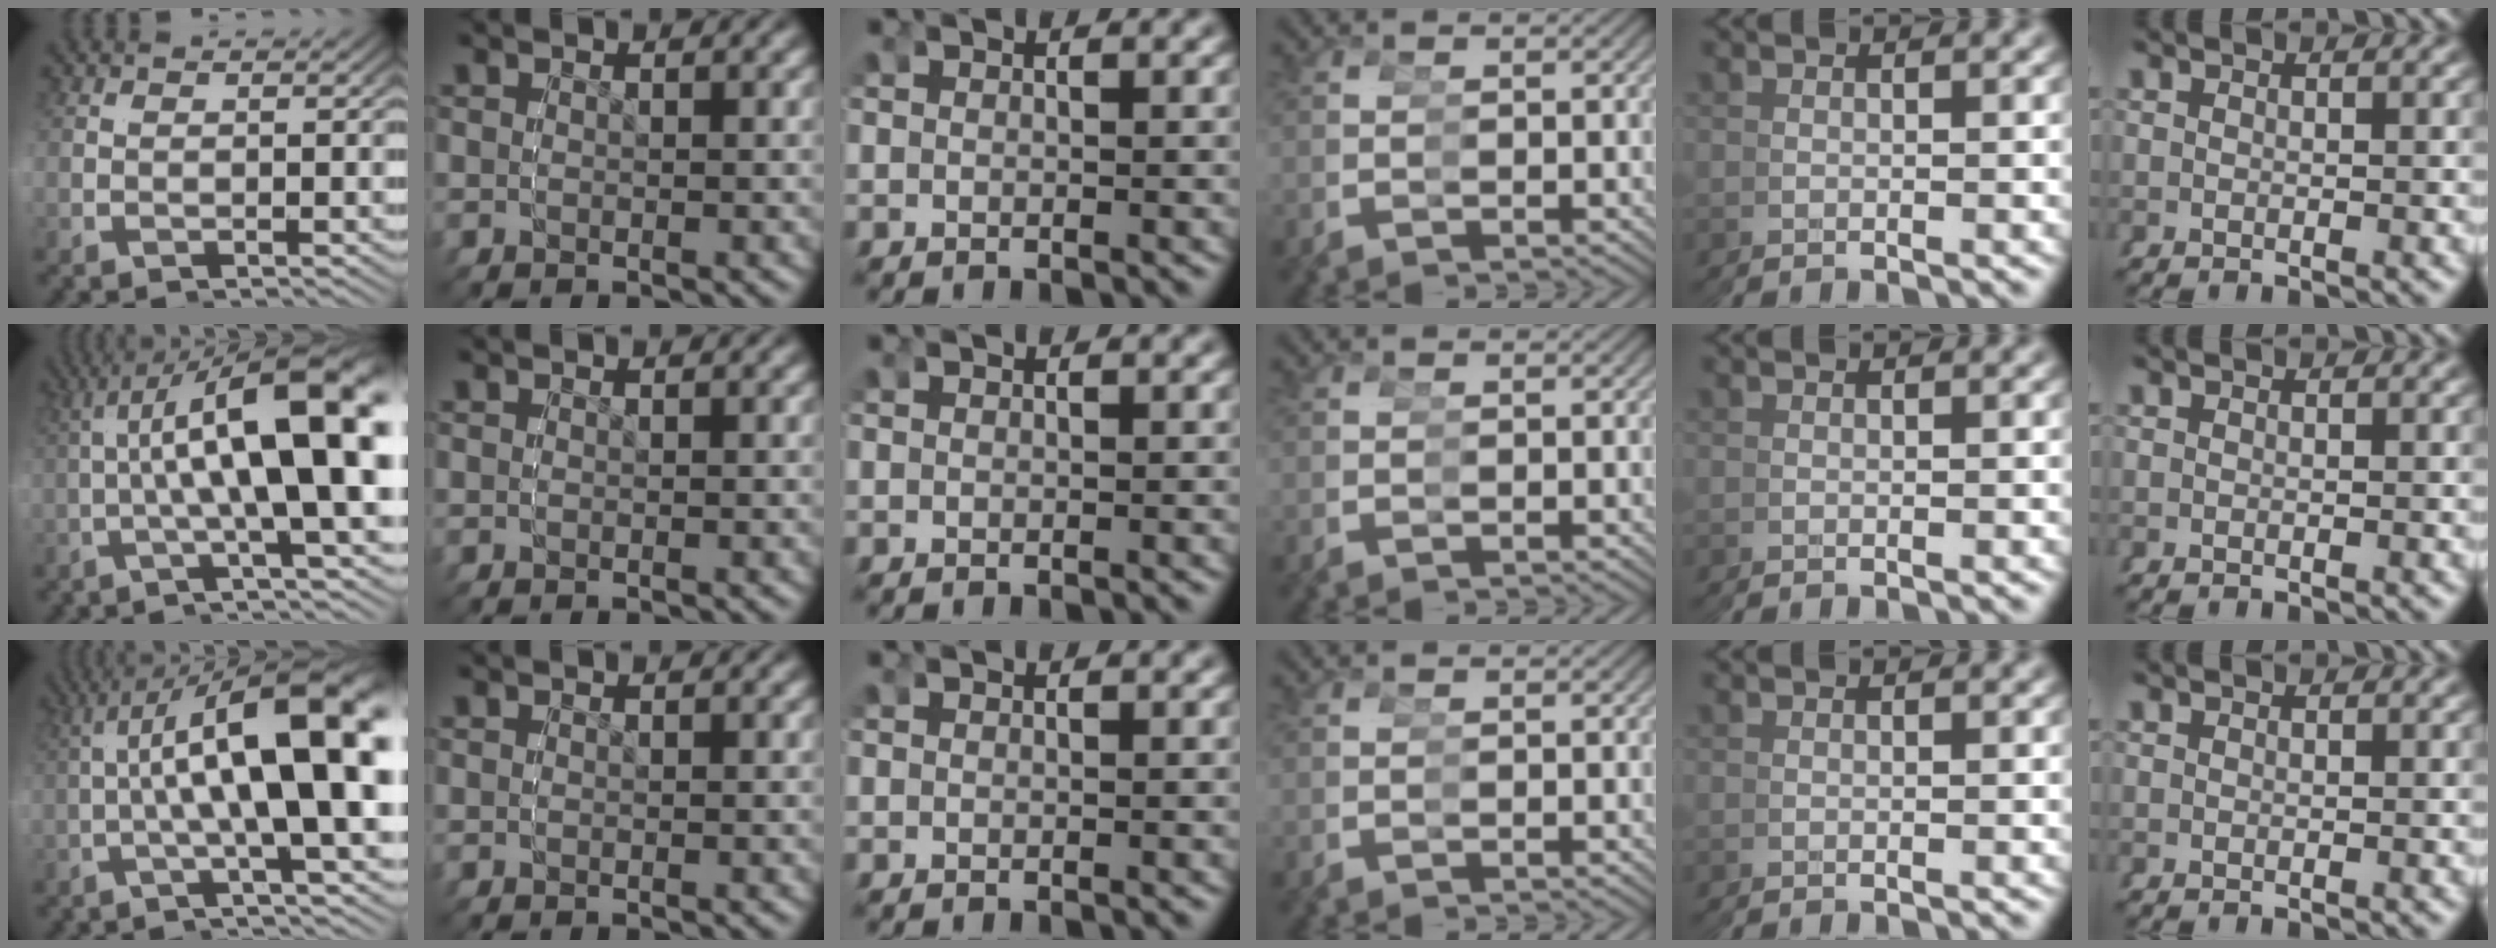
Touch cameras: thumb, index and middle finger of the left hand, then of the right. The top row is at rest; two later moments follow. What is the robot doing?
{"motion": "grasp_and_lifting", "object": "cubes"}